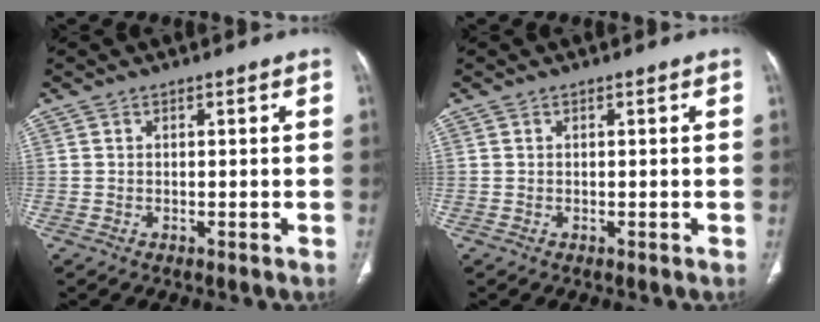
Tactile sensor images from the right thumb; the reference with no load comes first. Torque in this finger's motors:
{"motor_torque": [-0.03, 0.03, -0.06, 0.01, 0.01]}